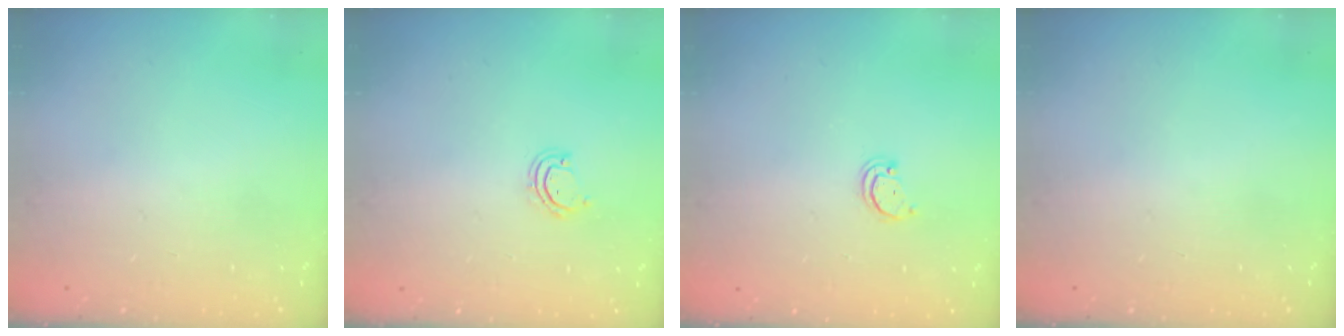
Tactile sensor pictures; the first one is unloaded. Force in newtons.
{"total": 3.7, "press": 3.6, "slide": 0.3}
{"total": 2.1, "press": 2.1, "slide": 0.2}
{"total": 0.0}